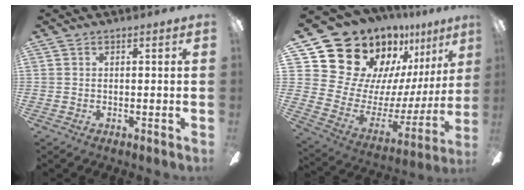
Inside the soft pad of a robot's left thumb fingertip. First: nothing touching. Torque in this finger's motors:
{"motor_torque": [0.54, 0.92, 1.35, -1.42, 0.11]}